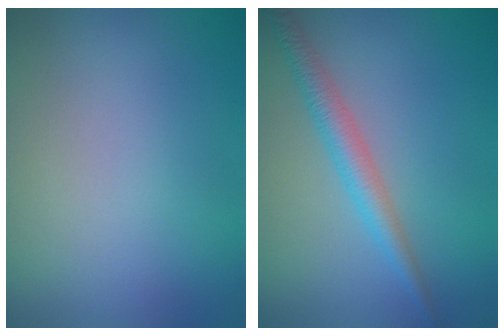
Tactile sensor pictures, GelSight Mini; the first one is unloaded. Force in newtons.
{"total": 2.6, "press": 2.6, "slide": 0.0}